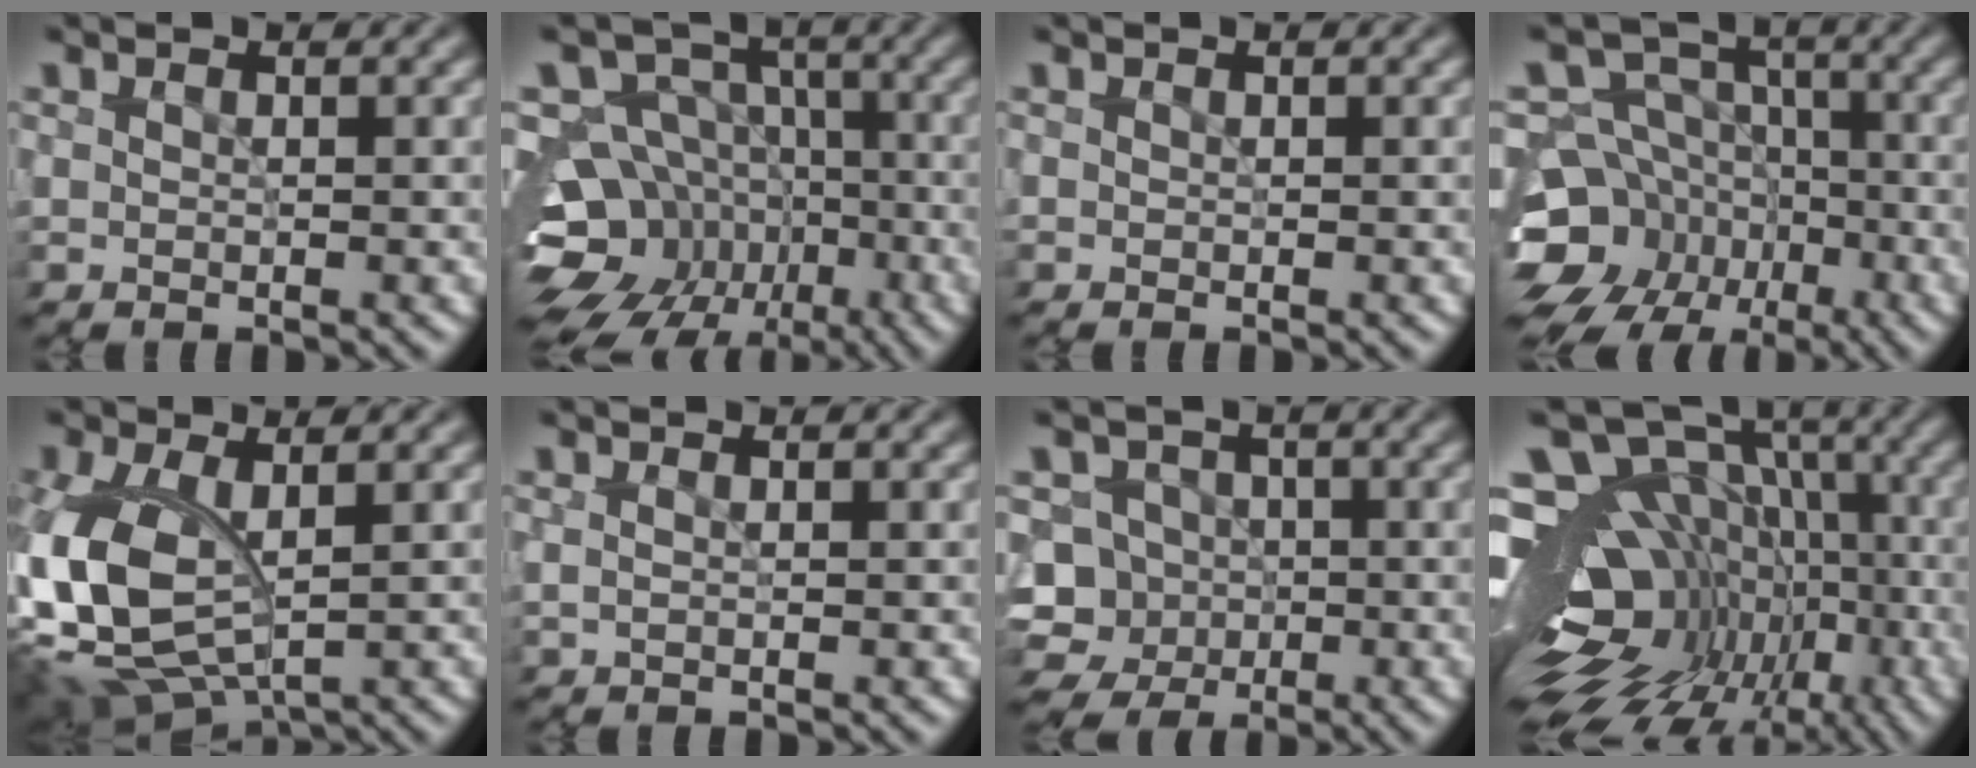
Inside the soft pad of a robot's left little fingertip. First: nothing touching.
{"total": 15.4, "force": [-6.0, 12.8, 6.1], "torque": [-0.125, -0.019, -0.106]}
{"total": 0.0}
{"total": 12.4, "force": [-6.0, 10.0, 4.3], "torque": [-0.079, -0.020, -0.111]}
{"total": 9.1, "force": [-0.3, 5.5, 7.3], "torque": [-0.181, -0.015, -0.006]}
{"total": 0.0}
{"total": 7.0, "force": [-2.5, 6.3, 1.9], "torque": [-0.017, -0.004, -0.058]}
{"total": 16.5, "force": [-4.4, 12.5, 9.9], "torque": [-0.185, 0.022, -0.035]}